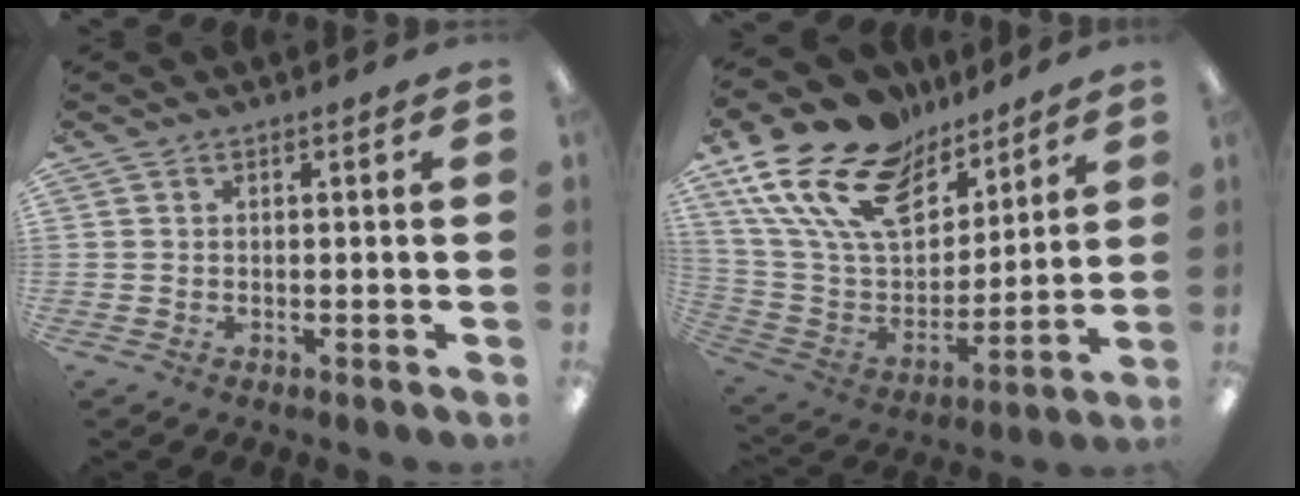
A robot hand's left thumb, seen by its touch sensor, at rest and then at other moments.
{"total": 22.0, "force": [14.6, 11.9, 11.3], "torque": [-0.243, -0.099, 0.262]}